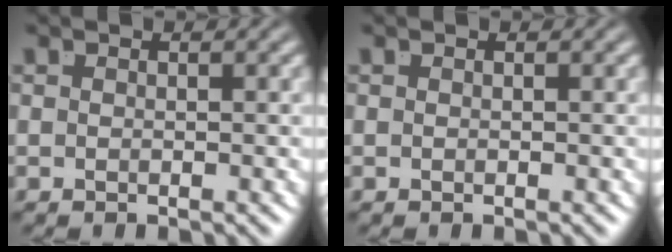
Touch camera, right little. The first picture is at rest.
{"total": 0.0}